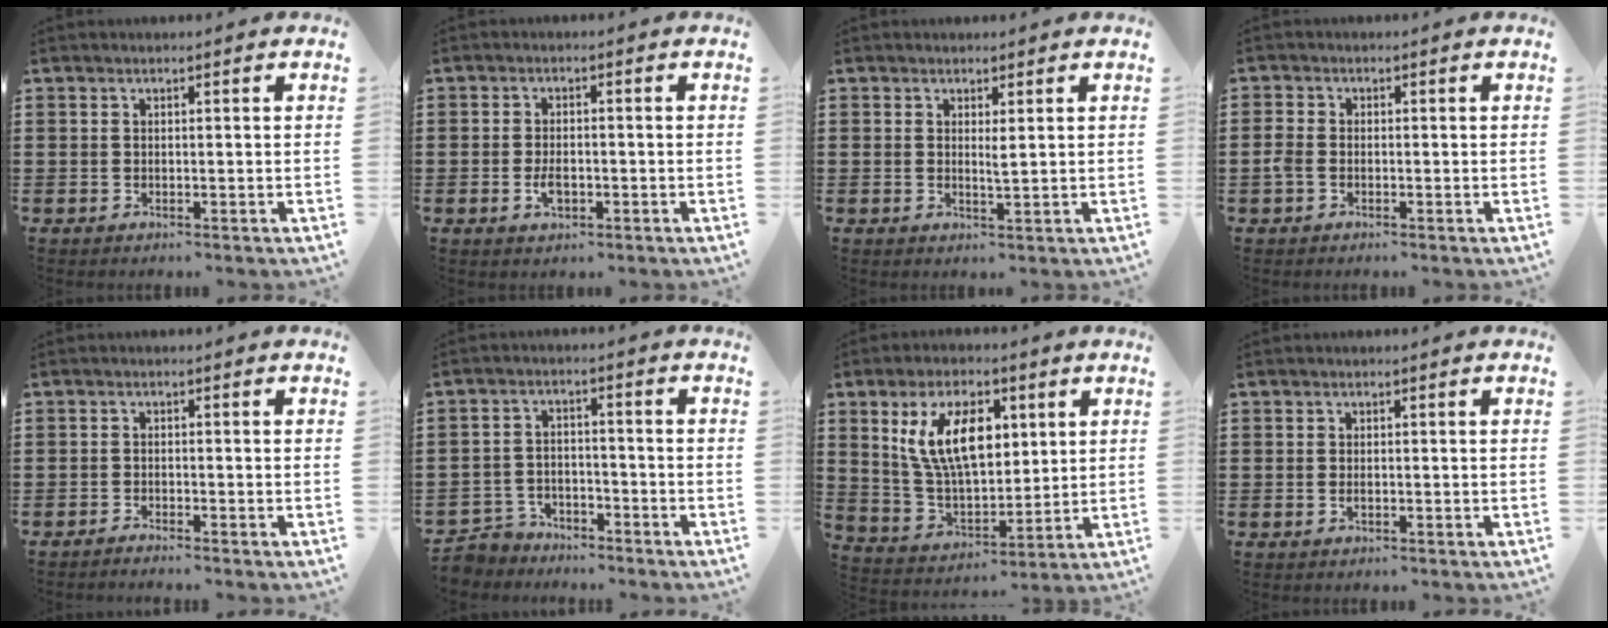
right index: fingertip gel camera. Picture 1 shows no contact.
{"total": 2.9, "force": [-0.9, 1.4, 2.4], "torque": [-0.051, -0.002, -0.017]}
{"total": 1.4, "force": [0.6, 0.2, 1.2], "torque": [-0.026, 0.000, 0.010]}
{"total": 2.0, "force": [-0.8, 1.2, 1.4], "torque": [-0.042, -0.004, -0.020]}
{"total": 1.4, "force": [-1.4, -0.2, -0.1], "torque": [0.000, 0.001, -0.028]}
{"total": 4.0, "force": [-3.8, 1.3, 0.0], "torque": [-0.014, 0.003, -0.082]}
{"total": 11.6, "force": [4.2, 6.0, 9.0], "torque": [-0.199, 0.017, 0.076]}
{"total": 0.7, "force": [-0.2, 0.3, 0.6], "torque": [-0.013, -0.002, -0.003]}